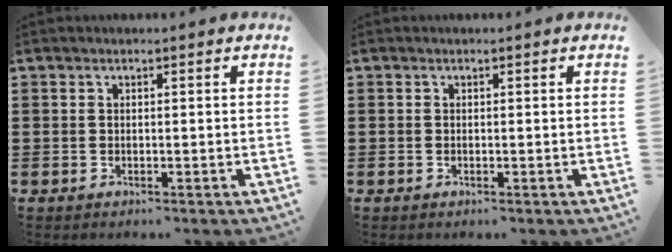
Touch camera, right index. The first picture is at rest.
{"total": 0.0}